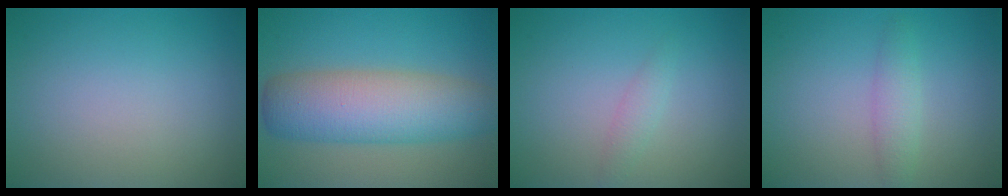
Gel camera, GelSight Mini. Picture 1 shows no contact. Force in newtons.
{"total": 8.0, "press": 8.0, "slide": 0.1}
{"total": 1.2, "press": 1.2, "slide": 0.0}
{"total": 1.8, "press": 1.8, "slide": 0.0}